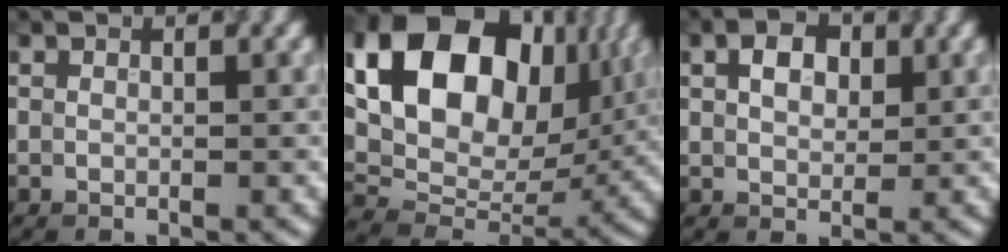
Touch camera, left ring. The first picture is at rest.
{"total": 17.4, "force": [6.0, 11.7, 11.3], "torque": [-0.205, 0.025, 0.114]}
{"total": 2.9, "force": [1.0, 2.0, 1.9], "torque": [-0.037, 0.005, 0.015]}